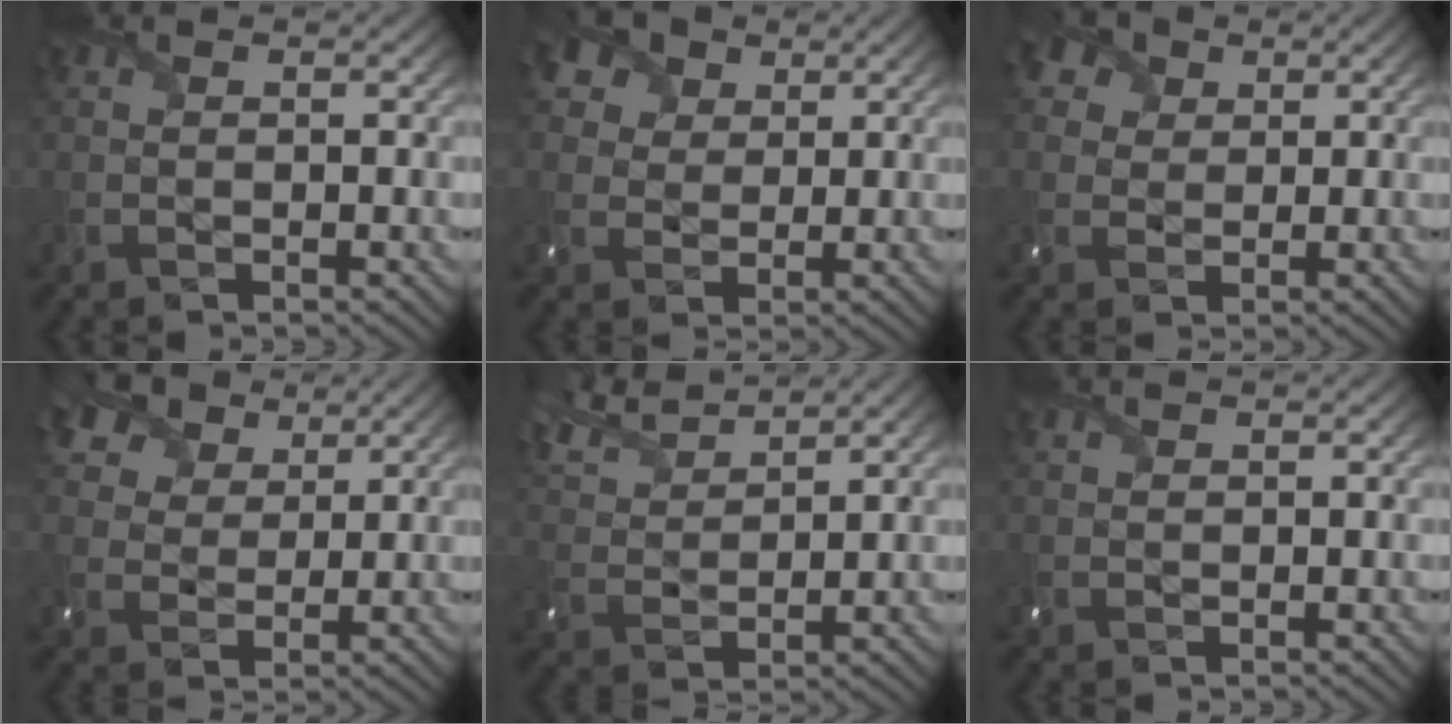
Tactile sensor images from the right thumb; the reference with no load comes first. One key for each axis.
{"total": 8.9, "fx": 5.1, "fy": 6.3, "fz": 3.6, "tx": -0.138, "ty": 0.017, "tz": 0.088}
{"total": 6.5, "fx": 3.3, "fy": 4.9, "fz": 2.7, "tx": -0.101, "ty": 0.019, "tz": 0.046}
{"total": 10.7, "fx": 7.0, "fy": 6.8, "fz": 4.3, "tx": -0.145, "ty": 0.007, "tz": 0.129}
{"total": 7.1, "fx": 6.2, "fy": 1.8, "fz": 3.0, "tx": -0.085, "ty": 0.021, "tz": 0.127}
{"total": 1.1, "fx": 1.1, "fy": 0.2, "fz": 0.4, "tx": -0.017, "ty": 0.005, "tz": 0.028}